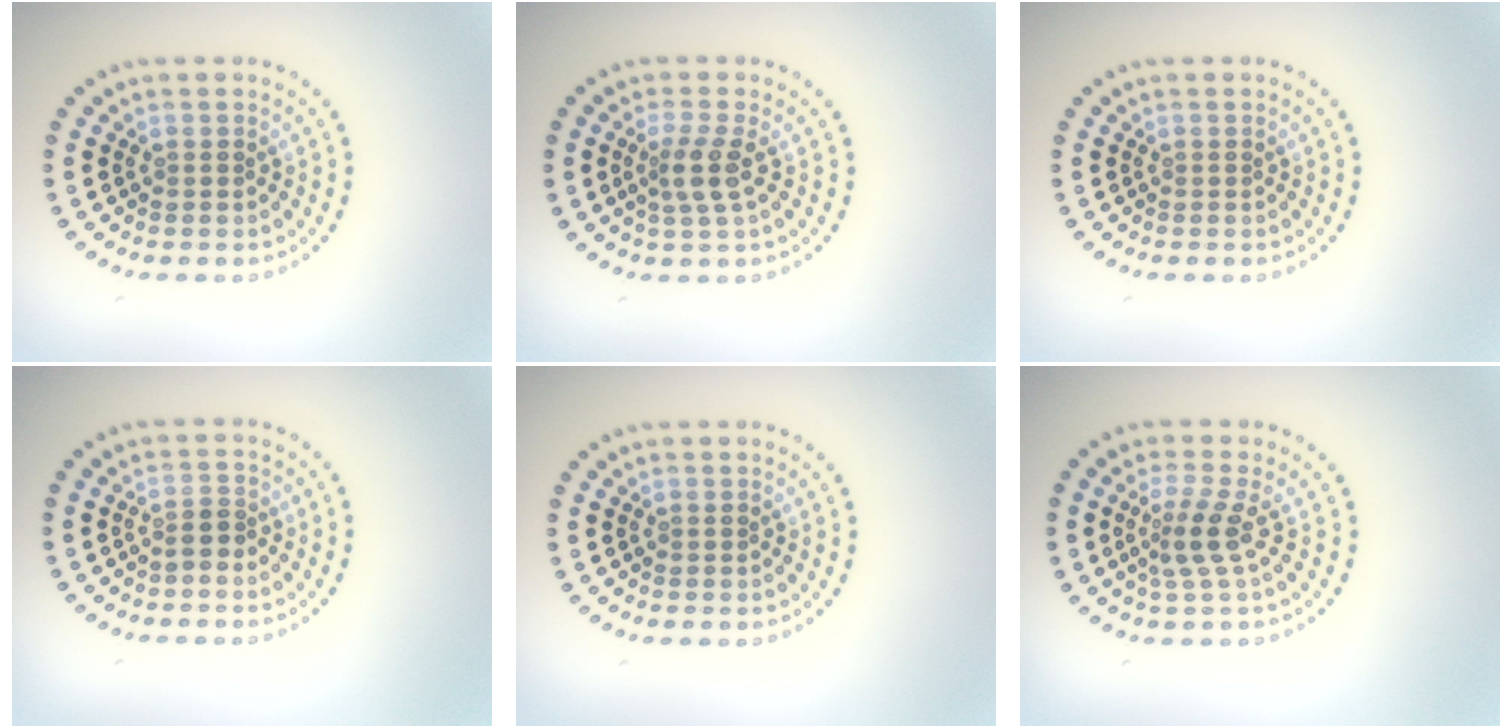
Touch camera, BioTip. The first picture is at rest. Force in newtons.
{"total": 2.5, "press": 2.0, "slide": 1.5}
{"total": 0.0}
{"total": 1.1, "press": 0.9, "slide": 0.7}
{"total": 0.0}
{"total": 2.6, "press": 1.8, "slide": 1.8}